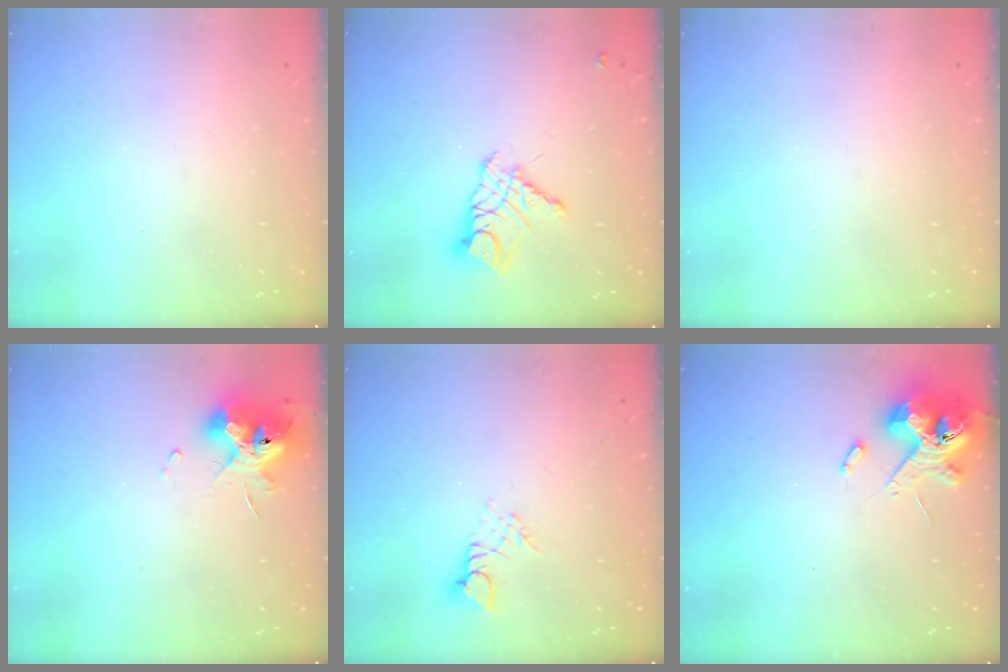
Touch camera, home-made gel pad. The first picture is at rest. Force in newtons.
{"total": 11.1, "press": 11.1, "slide": 1.0}
{"total": 0.0}
{"total": 11.7, "press": 11.7, "slide": 0.9}
{"total": 2.6, "press": 2.6, "slide": 0.3}
{"total": 10.9, "press": 10.7, "slide": 1.7}